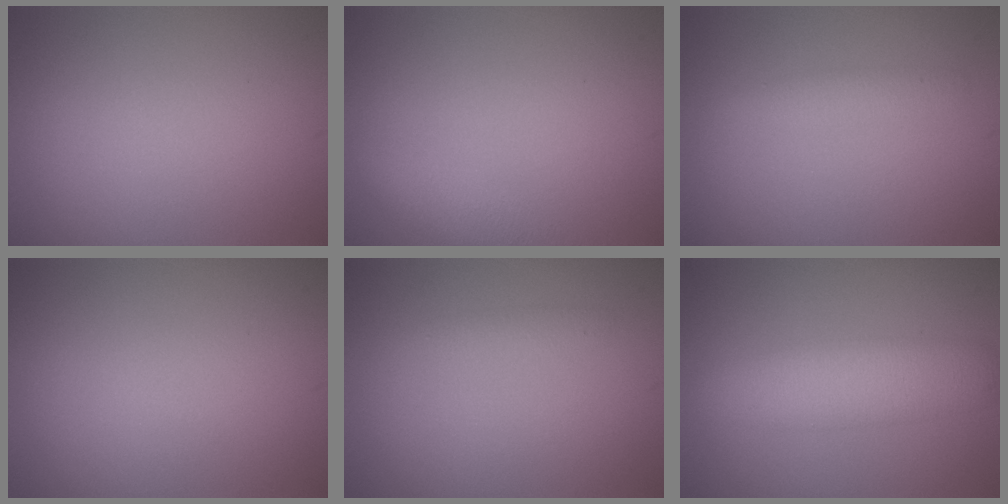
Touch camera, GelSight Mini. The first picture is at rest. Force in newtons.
{"total": 2.5, "press": 2.5, "slide": 0.2}
{"total": 1.3, "press": 1.3, "slide": 0.0}
{"total": 0.0}
{"total": 0.8, "press": 0.8, "slide": 0.1}
{"total": 5.5, "press": 5.5, "slide": 0.2}